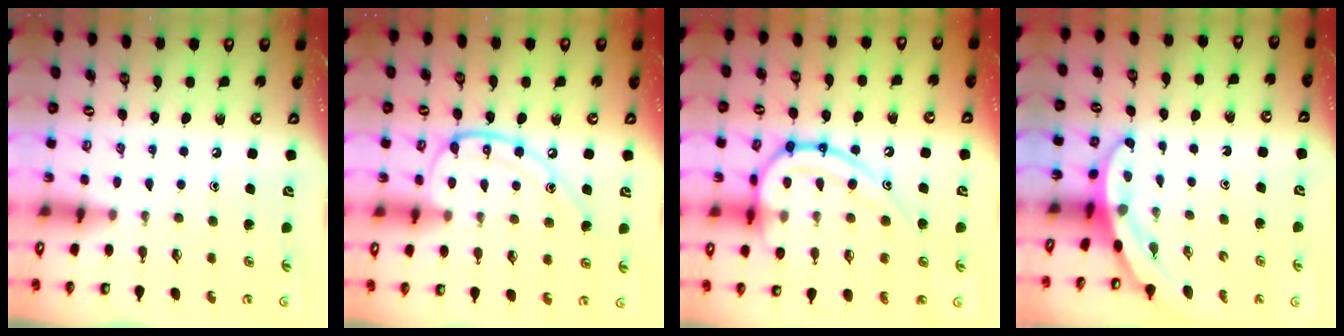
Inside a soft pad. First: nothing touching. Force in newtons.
{"total": 14.4, "press": 14.3, "slide": 1.6}
{"total": 18.6, "press": 18.6, "slide": 1.2}
{"total": 3.0, "press": 3.0, "slide": 0.1}